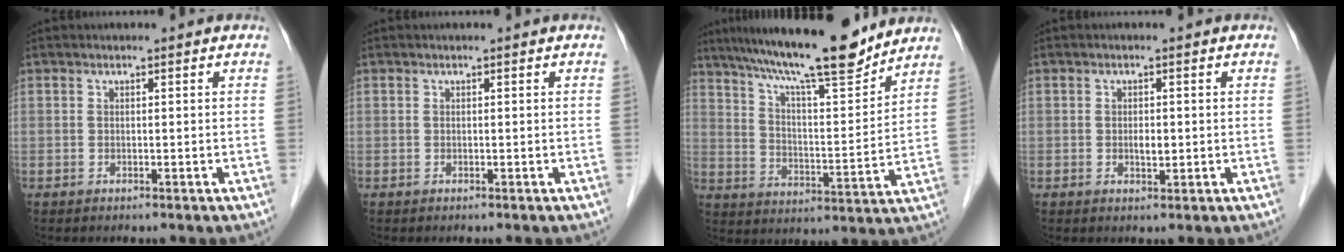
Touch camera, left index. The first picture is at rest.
{"total": 0.0}
{"total": 16.6, "force": [14.1, 1.3, 8.8], "torque": [-0.143, 0.003, 0.225]}
{"total": 1.6, "force": [-0.3, 0.7, 1.4], "torque": [-0.025, -0.004, -0.003]}